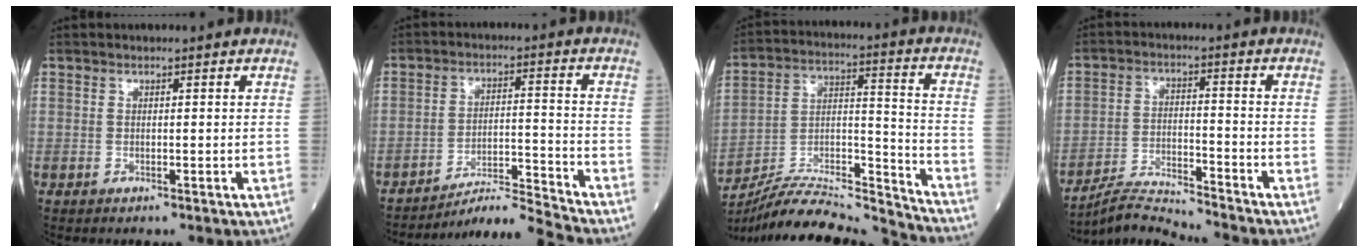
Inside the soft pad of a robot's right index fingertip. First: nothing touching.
{"total": 8.1, "force": [-7.6, -2.9, 0.0], "torque": [-0.008, 0.015, -0.132]}
{"total": 19.0, "force": [-18.4, 0.1, 4.8], "torque": [-0.092, 0.026, -0.307]}
{"total": 7.5, "force": [-7.4, -1.4, 0.3], "torque": [-0.010, -0.003, -0.136]}